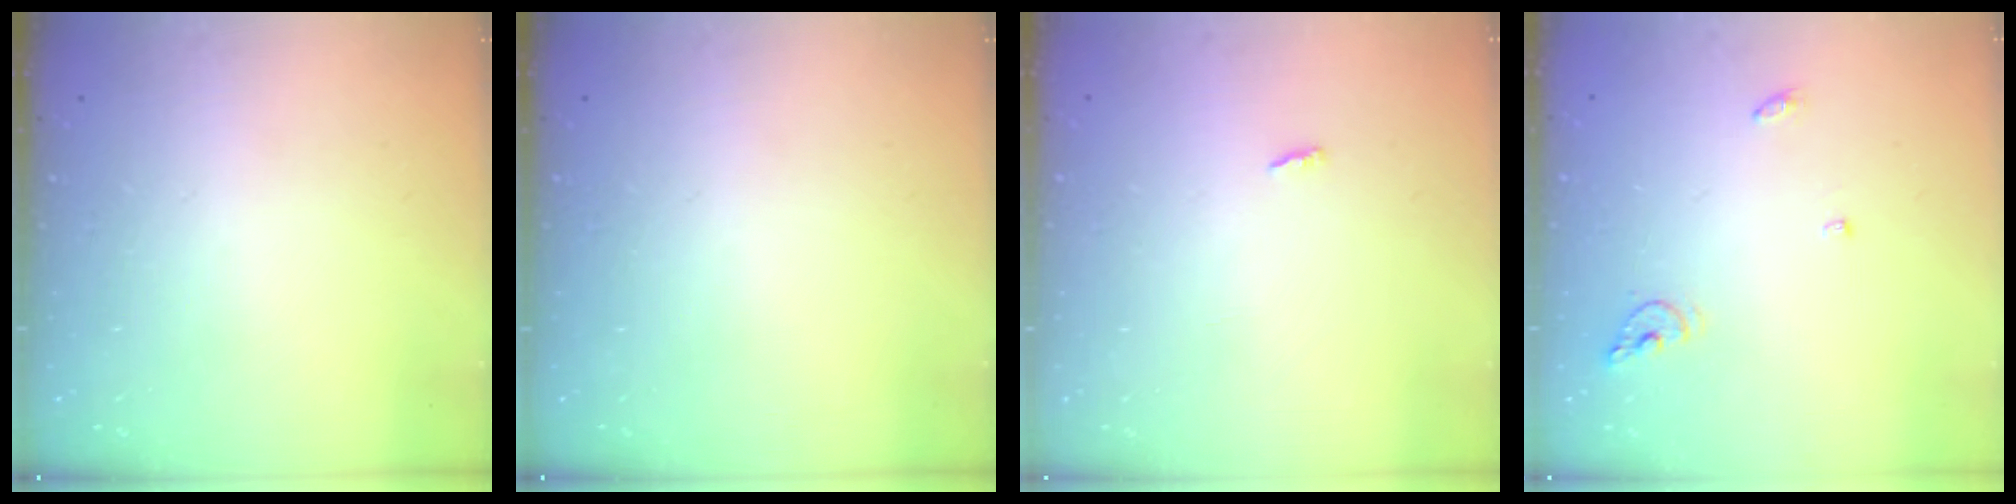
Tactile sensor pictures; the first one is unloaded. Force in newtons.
{"total": 0.0}
{"total": 1.9, "press": 1.9, "slide": 0.2}
{"total": 6.2, "press": 6.2, "slide": 0.4}